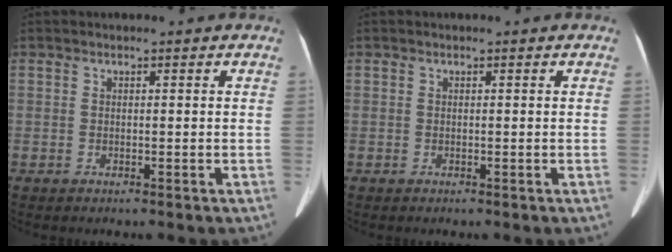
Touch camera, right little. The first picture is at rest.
{"total": 0.0}